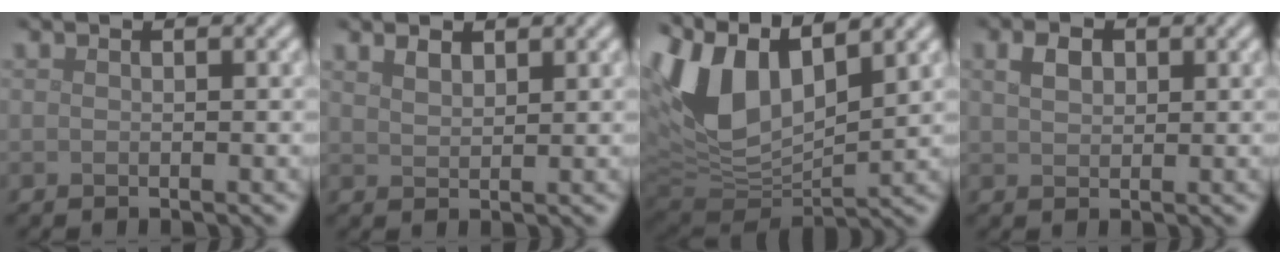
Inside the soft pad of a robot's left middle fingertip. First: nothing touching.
{"total": 1.5, "force": [1.3, 0.5, 0.6], "torque": [-0.016, 0.000, 0.027]}
{"total": 11.2, "force": [4.3, 5.6, 8.7], "torque": [-0.198, 0.009, 0.076]}
{"total": 2.1, "force": [0.9, 1.4, 1.3], "torque": [-0.030, 0.005, 0.017]}